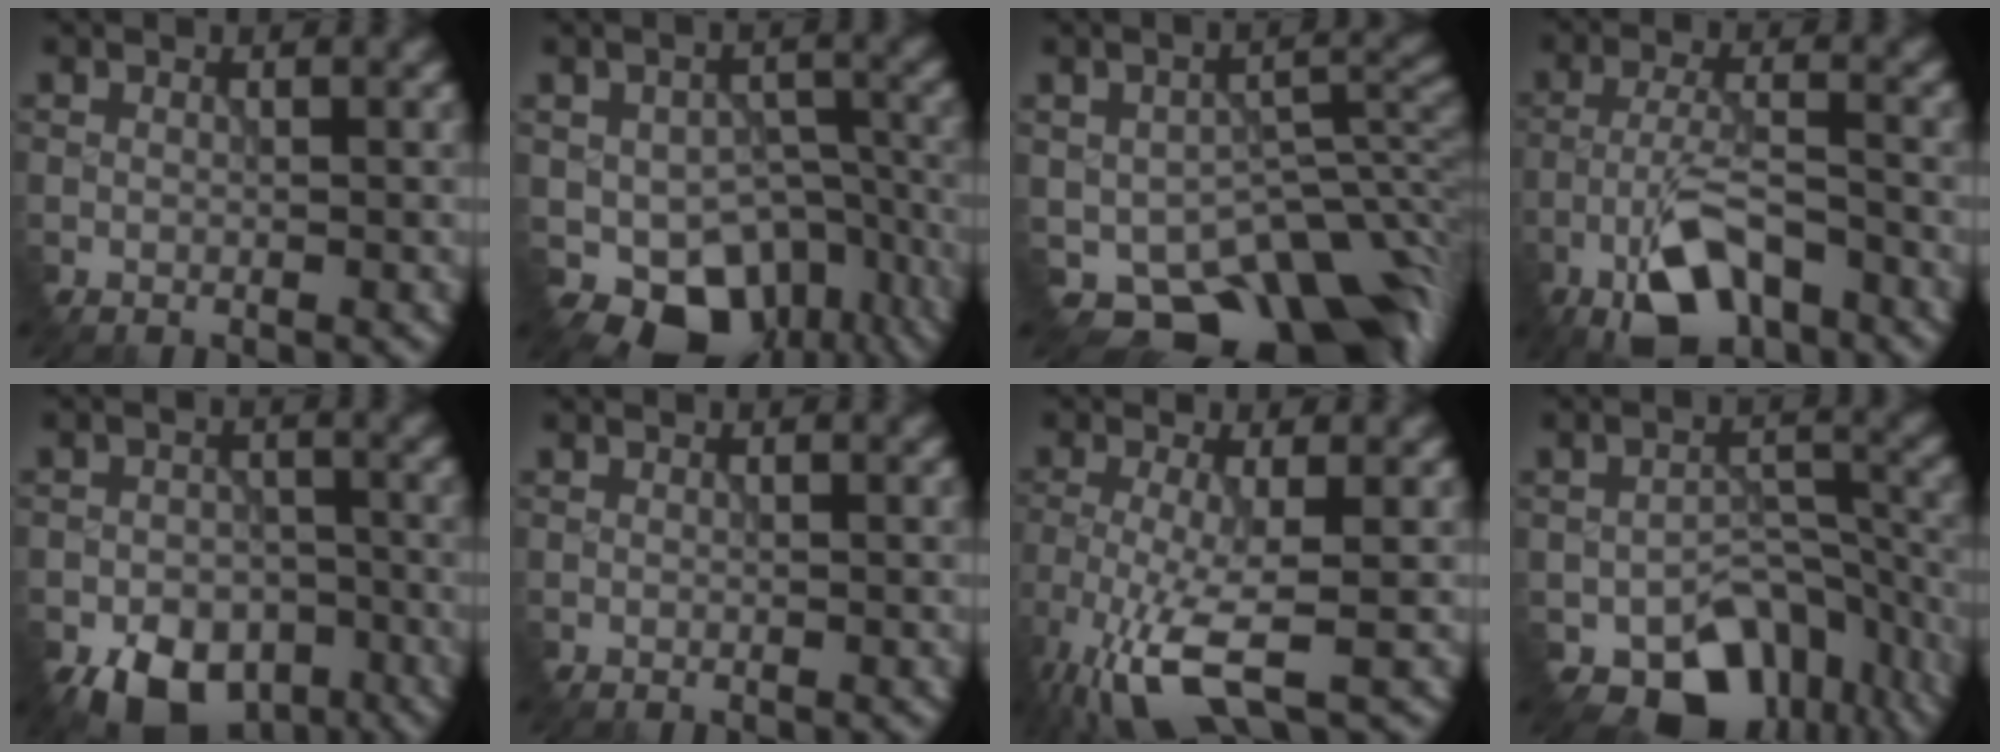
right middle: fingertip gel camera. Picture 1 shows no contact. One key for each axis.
{"total": 8.4, "fx": -4.3, "fy": 5.7, "fz": 4.5, "tx": -0.062, "ty": -0.031, "tz": -0.048}
{"total": 10.2, "fx": -6.1, "fy": 5.9, "fz": 5.7, "tx": -0.068, "ty": -0.022, "tz": -0.088}
{"total": 6.1, "fx": -4.2, "fy": 1.9, "fz": 3.9, "tx": -0.069, "ty": 0.003, "tz": -0.084}
{"total": 7.3, "fx": -4.7, "fy": 4.4, "fz": 3.3, "tx": -0.053, "ty": -0.024, "tz": -0.070}
{"total": 0.0}
{"total": 6.4, "fx": -3.8, "fy": 1.3, "fz": 5.0, "tx": -0.115, "ty": -0.016, "tz": -0.077}
{"total": 8.4, "fx": -5.4, "fy": 5.1, "fz": 3.8, "tx": -0.039, "ty": -0.030, "tz": -0.074}